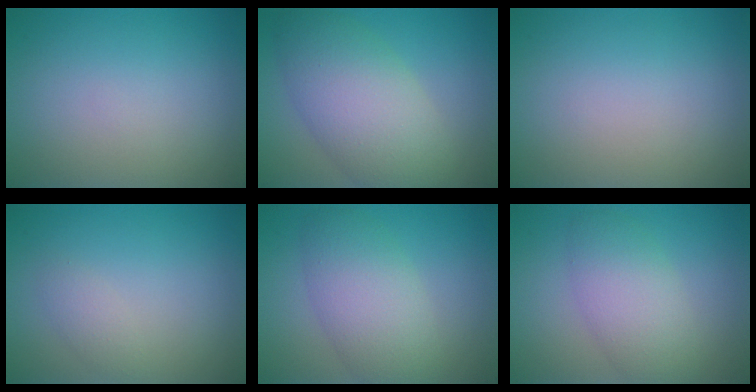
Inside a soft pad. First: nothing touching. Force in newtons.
{"total": 7.8, "press": 7.8, "slide": 0.6}
{"total": 0.0}
{"total": 1.2, "press": 1.2, "slide": 0.0}
{"total": 5.5, "press": 5.5, "slide": 0.1}
{"total": 4.5, "press": 4.5, "slide": 0.2}